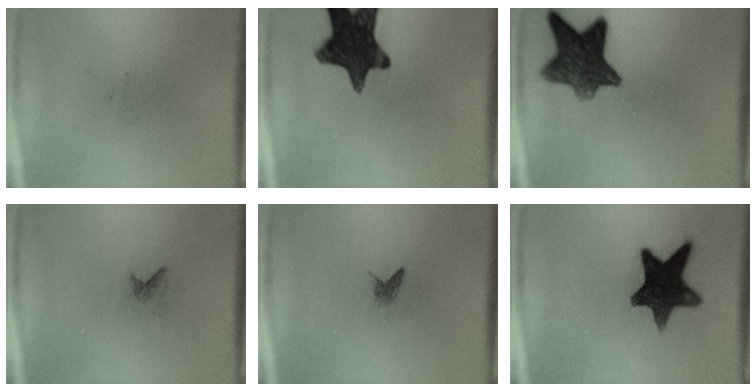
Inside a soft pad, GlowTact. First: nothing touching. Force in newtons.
{"total": 14.8}
{"total": 10.5}
{"total": 0.6}
{"total": 1.0}
{"total": 14.1}